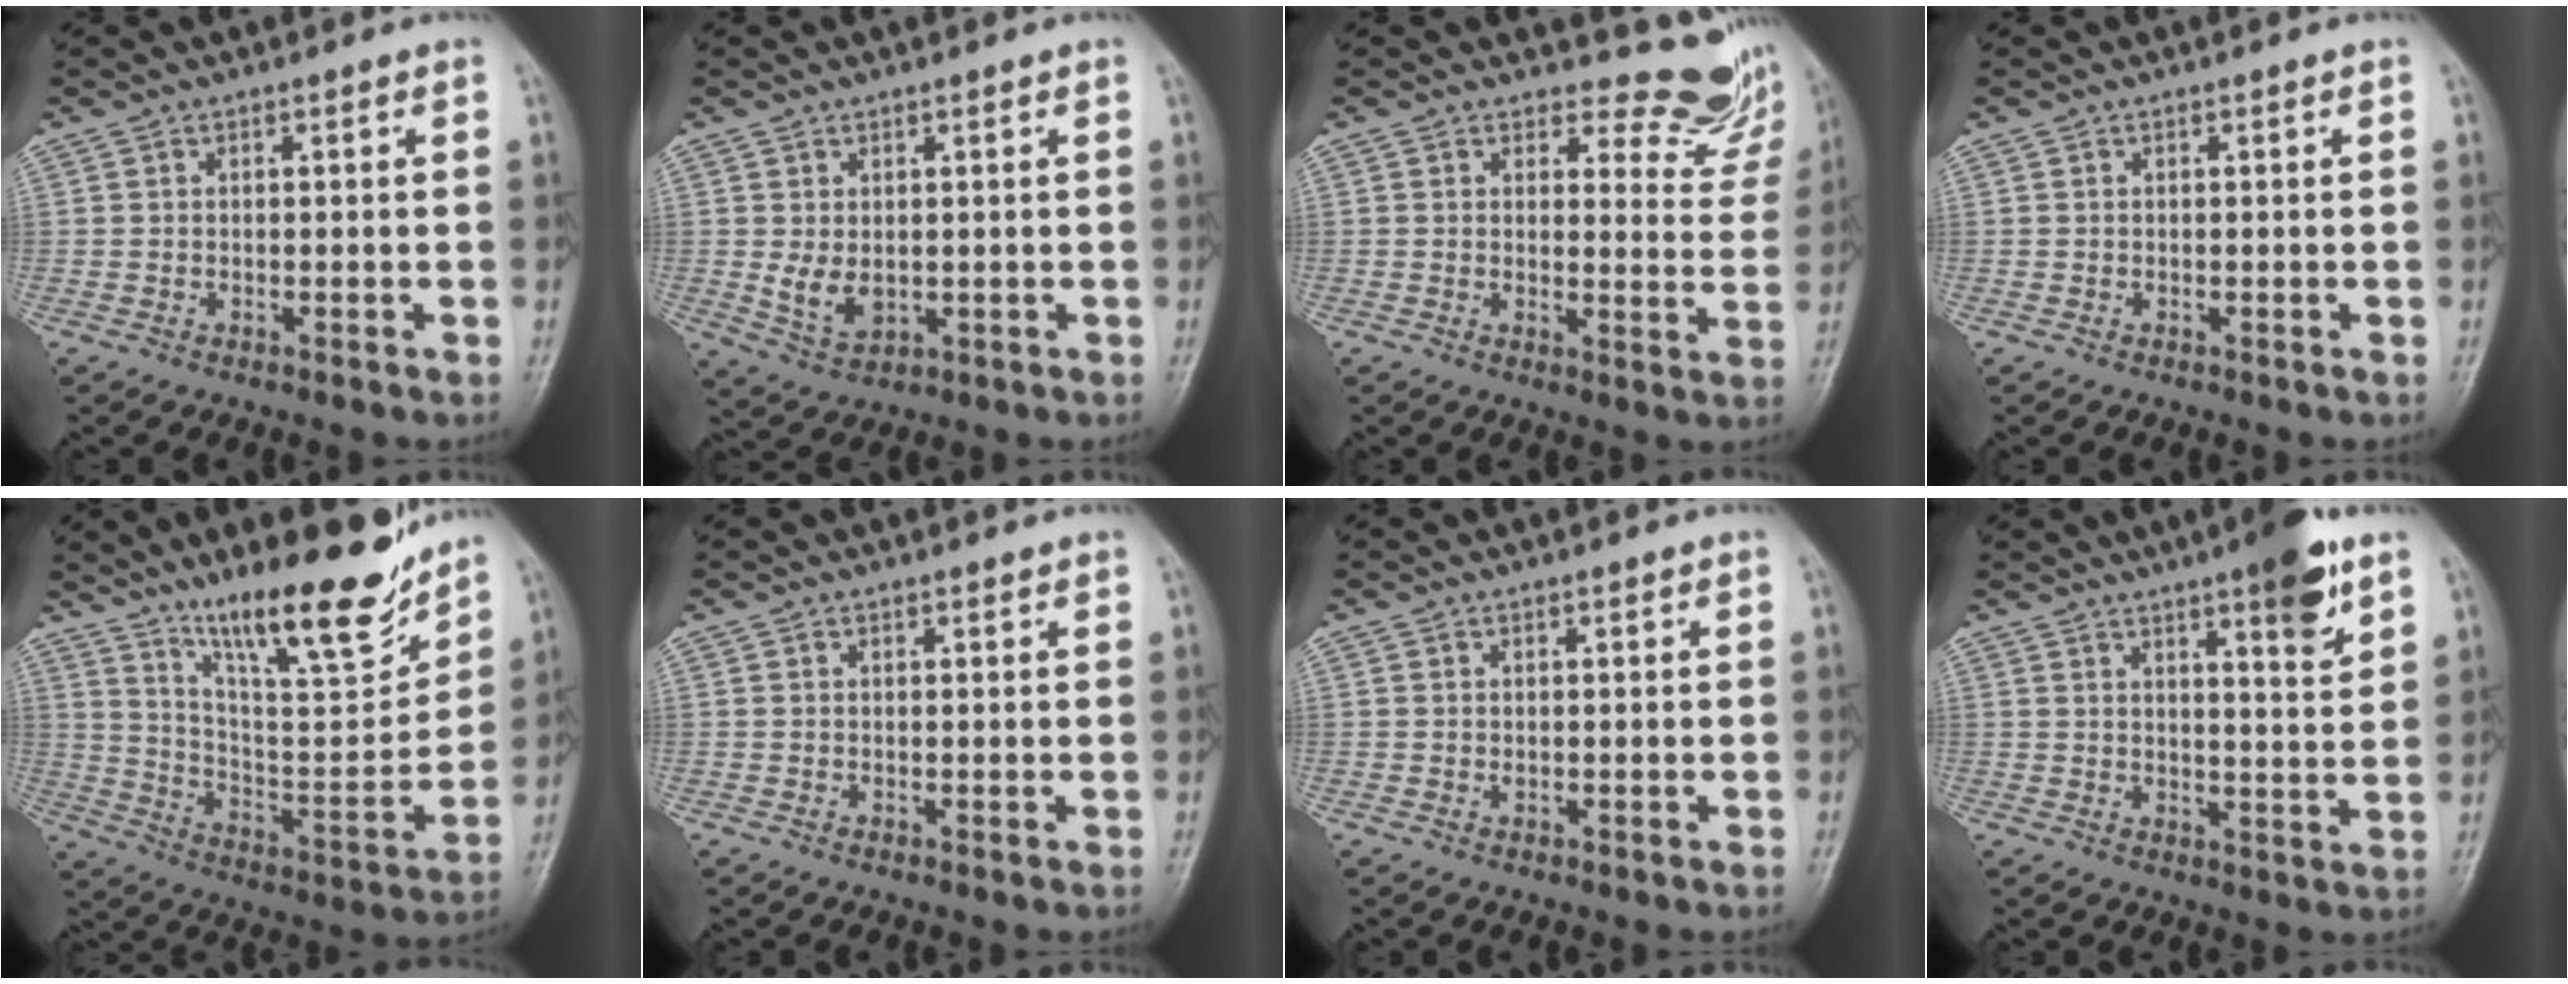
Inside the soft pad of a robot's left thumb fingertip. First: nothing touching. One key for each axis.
{"total": 5.2, "fx": 0.6, "fy": 3.4, "fz": 3.9, "tx": -0.061, "ty": -0.016, "tz": 0.024}
{"total": 9.3, "fx": 8.8, "fy": 3.1, "fz": 0.4, "tx": 0.033, "ty": -0.088, "tz": 0.083}
{"total": 0.0}
{"total": 20.8, "fx": 15.2, "fy": 4.7, "fz": 13.4, "tx": -0.177, "ty": -0.085, "tz": 0.259}
{"total": 0.8, "fx": 0.6, "fy": 0.3, "fz": 0.4, "tx": -0.008, "ty": -0.004, "tz": 0.008}
{"total": 1.0, "fx": 0.5, "fy": 0.5, "fz": 0.6, "tx": -0.008, "ty": -0.002, "tz": 0.008}
{"total": 9.8, "fx": 5.8, "fy": 1.9, "fz": 7.7, "tx": -0.096, "ty": -0.031, "tz": 0.078}